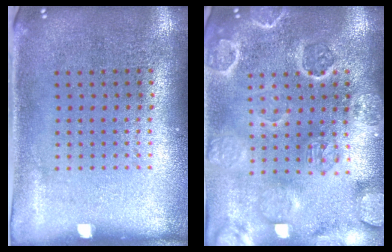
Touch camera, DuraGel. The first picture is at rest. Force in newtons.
{"total": 3.2, "press": 3.0, "slide": 0.9}